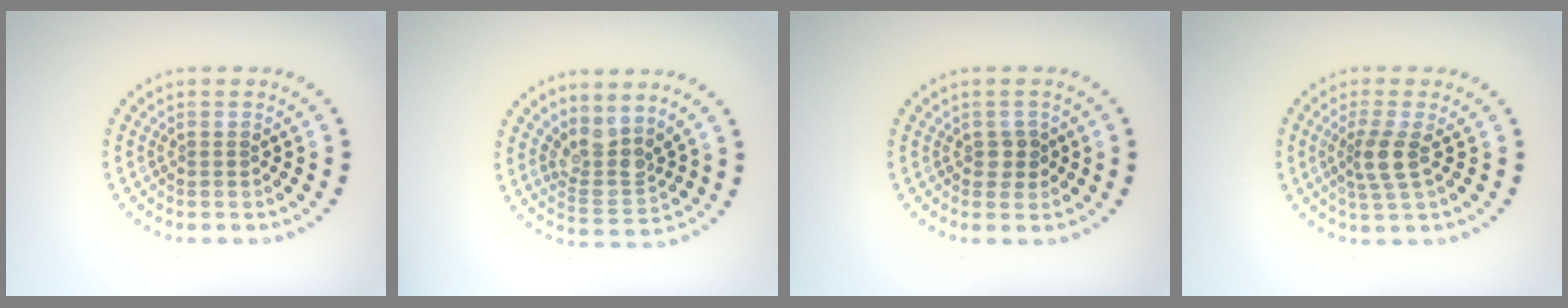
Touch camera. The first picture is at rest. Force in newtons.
{"total": 3.3, "press": 2.5, "slide": 2.1}
{"total": 1.4, "press": 1.3, "slide": 0.4}
{"total": 2.5, "press": 2.0, "slide": 1.5}